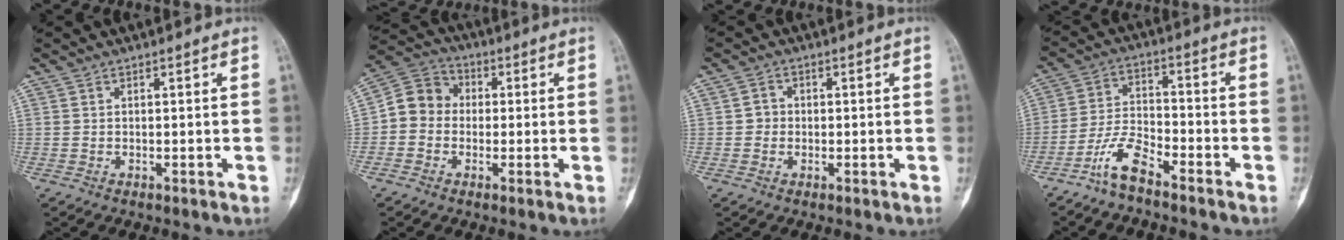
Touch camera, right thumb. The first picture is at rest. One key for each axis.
{"total": 8.1, "fx": -0.5, "fy": 7.1, "fz": 3.8, "tx": -0.044, "ty": 0.031, "tz": -0.028}
{"total": 2.2, "fx": -0.2, "fy": 2.1, "fz": 0.7, "tx": 0.003, "ty": 0.008, "tz": -0.008}
{"total": 7.4, "fx": -5.5, "fy": 2.2, "fz": 4.4, "tx": -0.094, "ty": 0.039, "tz": -0.115}